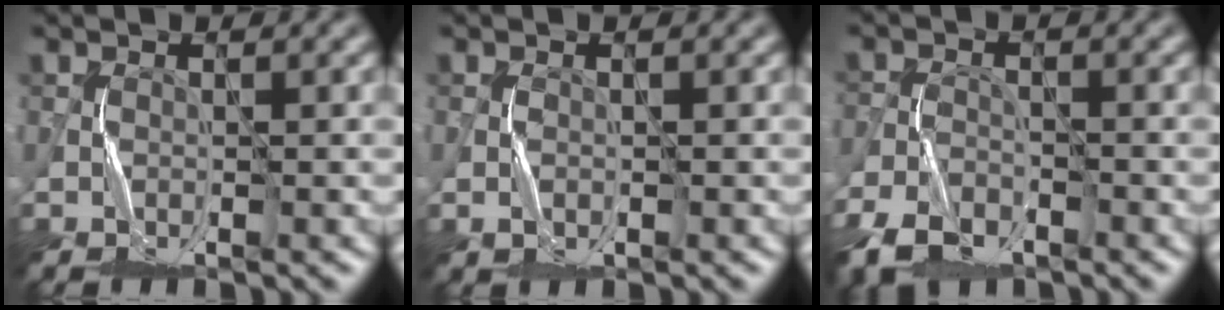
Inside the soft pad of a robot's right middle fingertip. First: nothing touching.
{"total": 1.0, "force": [-0.4, 0.7, 0.6], "torque": [-0.013, 0.001, -0.008]}
{"total": 5.2, "force": [-3.8, 2.5, 2.5], "torque": [-0.055, -0.008, -0.083]}